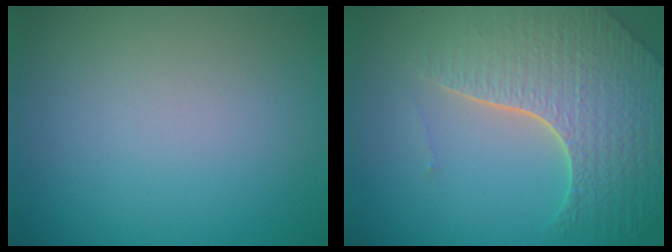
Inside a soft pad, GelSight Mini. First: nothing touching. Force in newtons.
{"total": 8.2, "press": 5.8, "slide": 5.9}